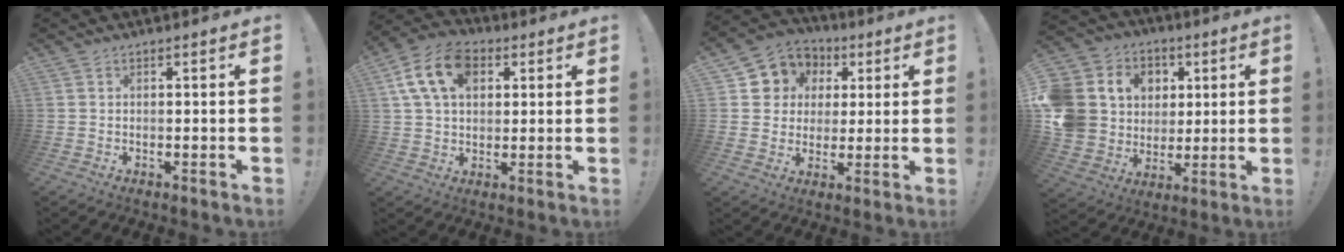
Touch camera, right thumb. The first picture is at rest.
{"total": 14.4, "force": [5.2, 9.9, 9.0], "torque": [-0.155, -0.003, 0.102]}
{"total": 8.9, "force": [2.1, 8.4, 1.9], "torque": [-0.022, -0.015, 0.047]}
{"total": 14.1, "force": [2.6, 13.1, 4.6], "torque": [-0.082, -0.008, 0.080]}